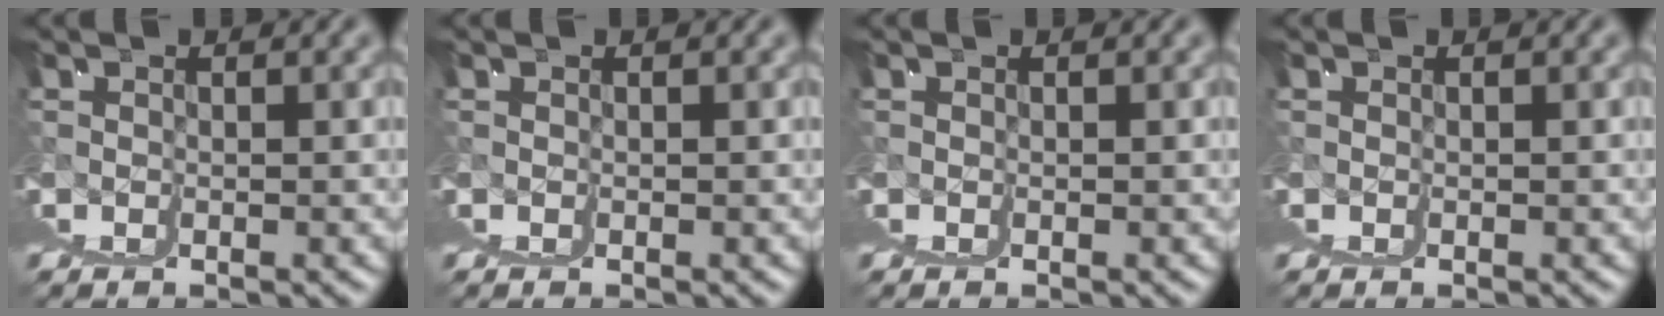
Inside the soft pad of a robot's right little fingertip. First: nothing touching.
{"total": 0.0}
{"total": 0.0}
{"total": 0.0}